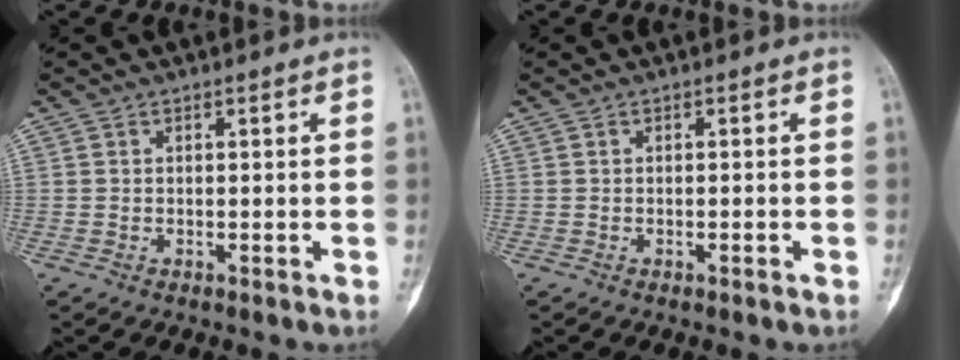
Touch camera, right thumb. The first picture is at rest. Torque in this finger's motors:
{"motor_torque": [-0.22, -0.10, -0.04, 0.09, -0.03]}